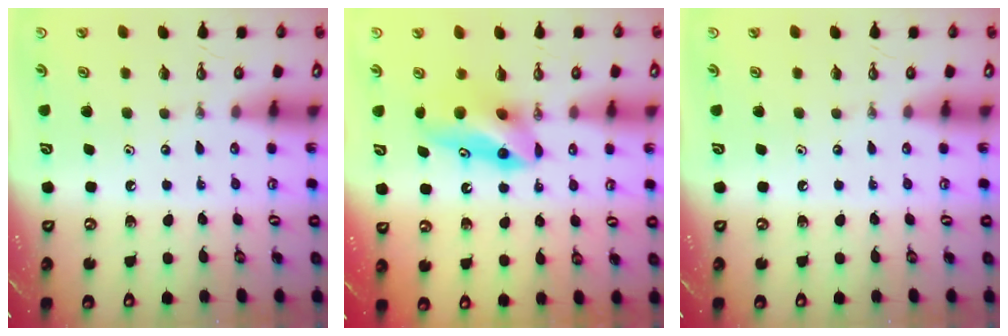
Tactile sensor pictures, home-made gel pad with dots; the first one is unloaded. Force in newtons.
{"total": 9.2, "press": 8.5, "slide": 3.6}
{"total": 0.0}